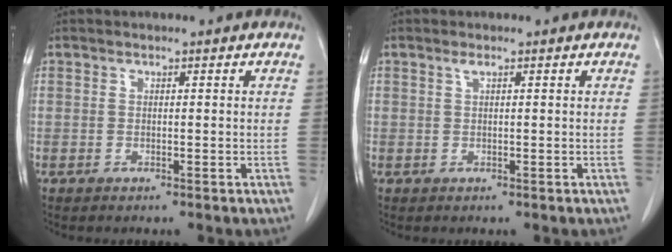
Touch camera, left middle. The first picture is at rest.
{"total": 0.7, "force": [0.4, 0.0, 0.5], "torque": [-0.012, 0.006, 0.007]}